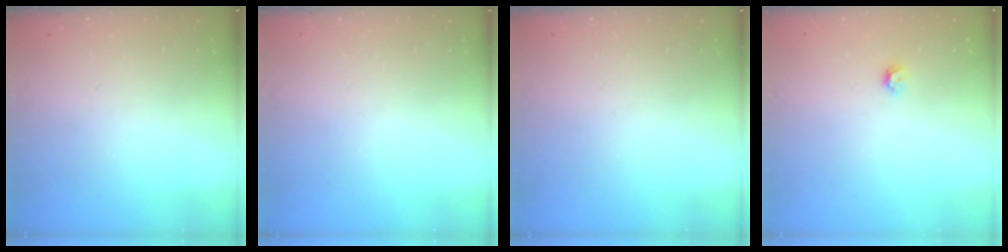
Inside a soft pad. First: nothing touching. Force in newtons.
{"total": 0.0}
{"total": 0.0}
{"total": 4.0, "press": 4.0, "slide": 0.6}